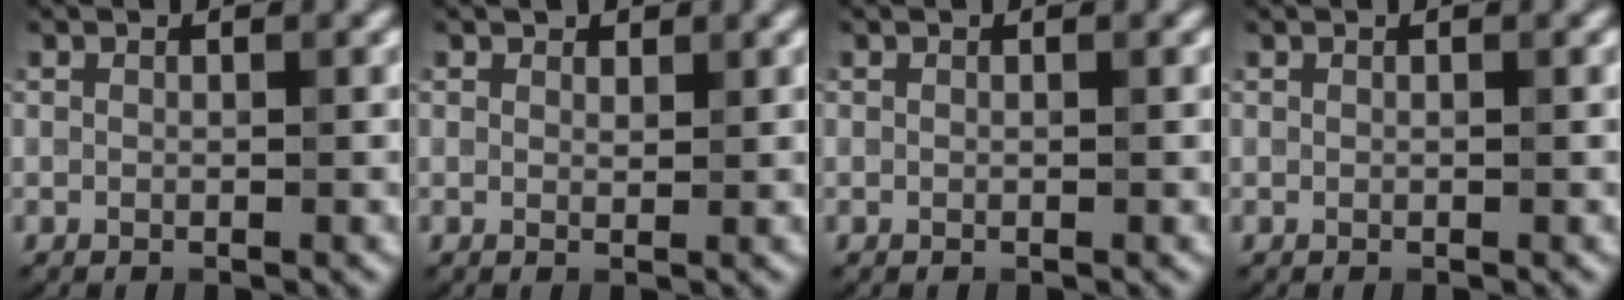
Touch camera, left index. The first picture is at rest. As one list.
[{"total": 0.8, "force": [0.7, 0.5, 0.2], "torque": [-0.002, -0.002, 0.010]}, {"total": 0.0}, {"total": 0.0}]